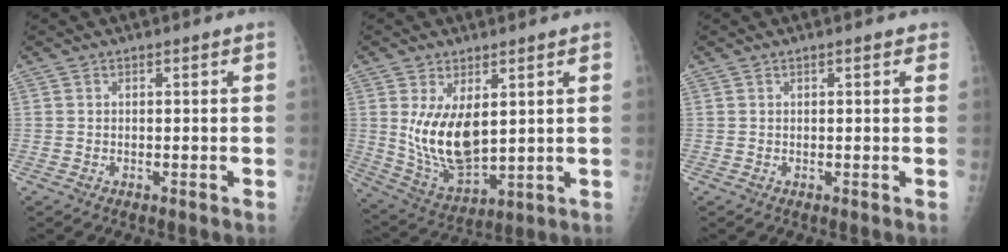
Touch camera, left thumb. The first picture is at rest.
{"total": 12.3, "force": [2.7, 6.2, 10.2], "torque": [-0.171, -0.028, 0.071]}
{"total": 1.1, "force": [0.7, 0.4, 0.8], "torque": [-0.010, 0.000, 0.007]}